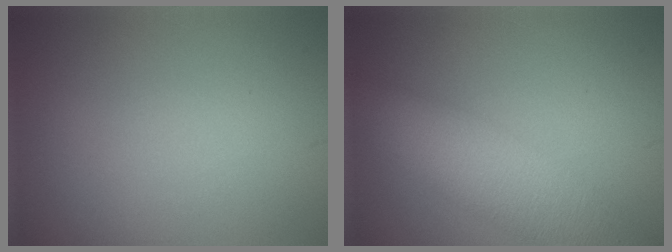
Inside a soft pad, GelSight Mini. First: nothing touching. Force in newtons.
{"total": 6.7, "press": 6.7, "slide": 0.2}